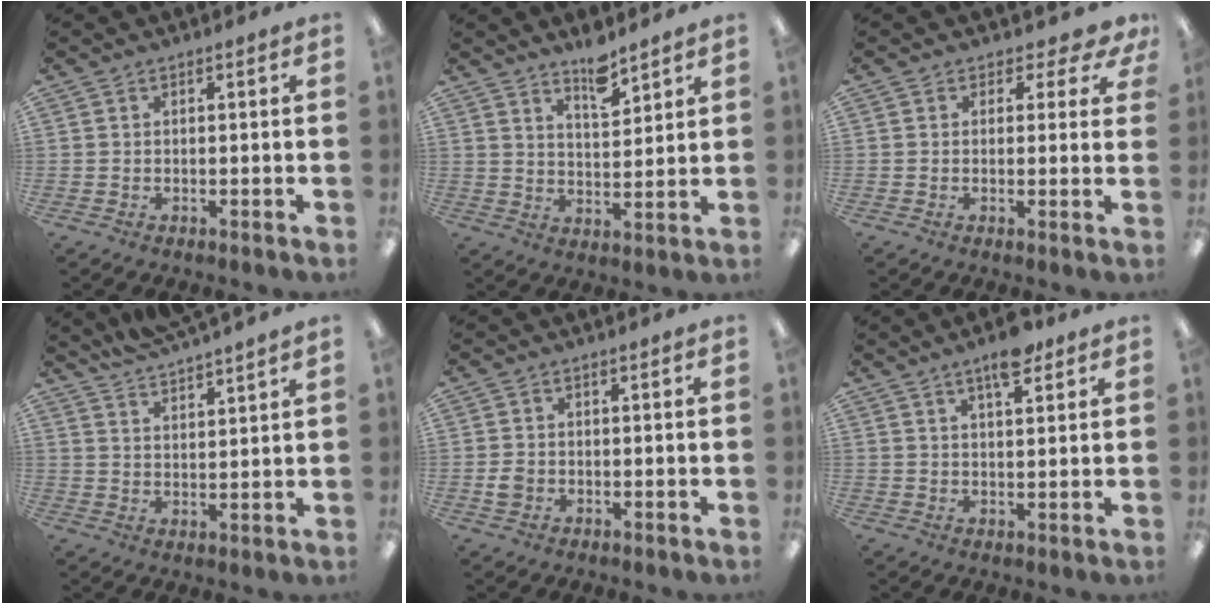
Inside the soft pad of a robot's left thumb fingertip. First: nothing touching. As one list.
[{"total": 7.4, "force": [6.1, 2.3, 3.4], "torque": [-0.042, -0.043, 0.103]}, {"total": 3.1, "force": [1.8, 2.1, 1.3], "torque": [-0.005, -0.009, 0.029]}, {"total": 5.2, "force": [5.2, -0.4, 0.5], "torque": [-0.028, -0.036, 0.096]}, {"total": 2.3, "force": [-0.3, 1.9, 1.3], "torque": [-0.024, 0.004, -0.006]}, {"total": 6.8, "force": [4.7, 2.2, 4.5], "torque": [-0.066, -0.021, 0.076]}]